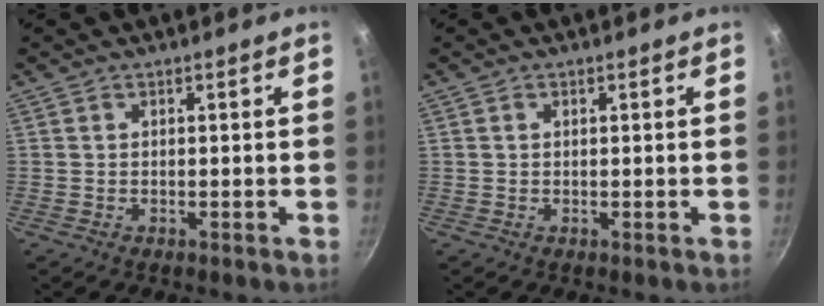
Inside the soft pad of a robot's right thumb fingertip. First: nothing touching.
{"total": 0.5, "force": [0.2, 0.3, 0.4], "torque": [-0.007, -0.001, 0.003]}